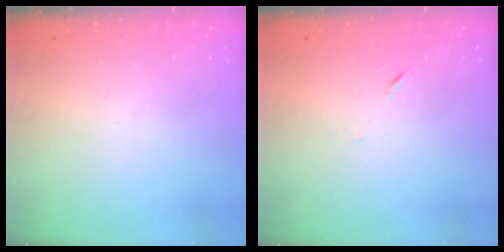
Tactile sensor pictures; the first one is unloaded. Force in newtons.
{"total": 3.7, "press": 3.6, "slide": 0.9}